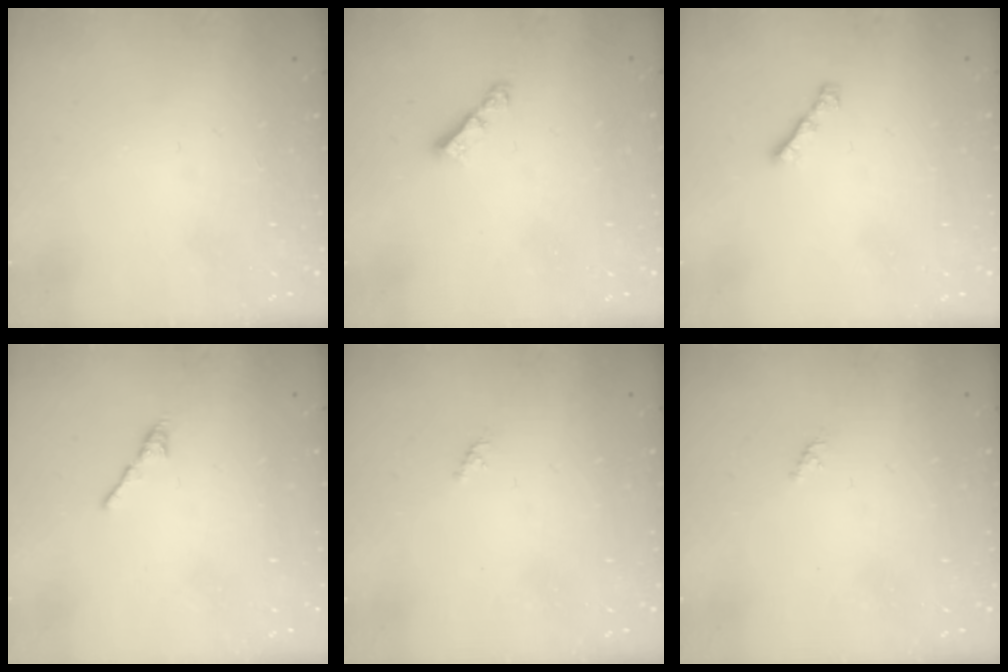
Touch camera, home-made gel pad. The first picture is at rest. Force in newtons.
{"total": 3.8, "press": 3.8, "slide": 0.2}
{"total": 2.6, "press": 2.5, "slide": 0.7}
{"total": 2.7, "press": 2.7, "slide": 0.7}
{"total": 0.8, "press": 0.7, "slide": 0.4}
{"total": 0.8, "press": 0.7, "slide": 0.4}